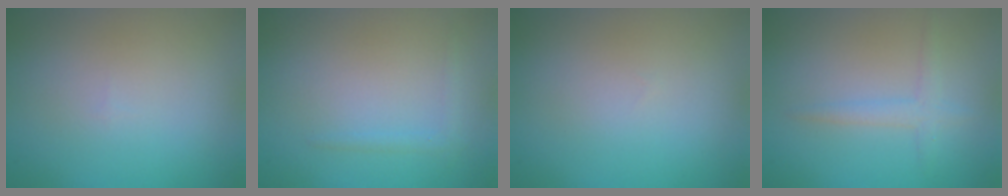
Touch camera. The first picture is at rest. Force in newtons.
{"total": 1.1, "press": 1.1, "slide": 0.1}
{"total": 0.0}
{"total": 1.7, "press": 1.7, "slide": 0.1}